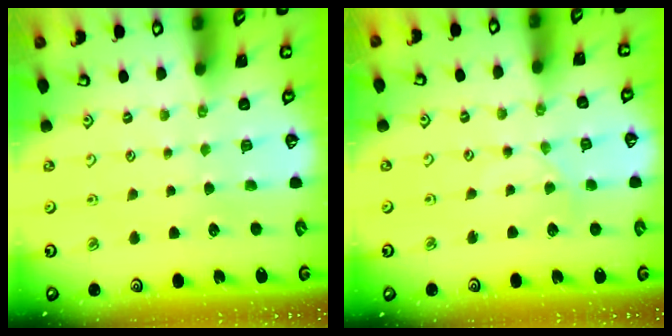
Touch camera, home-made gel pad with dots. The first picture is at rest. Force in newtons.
{"total": 1.5, "press": 1.5, "slide": 0.4}